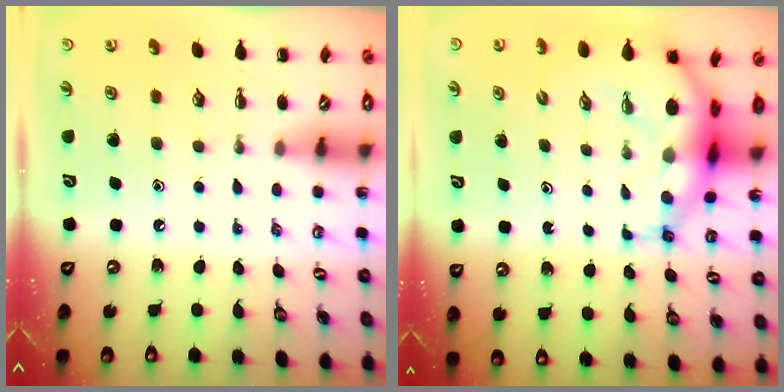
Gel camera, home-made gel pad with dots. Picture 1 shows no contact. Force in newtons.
{"total": 8.5, "press": 8.2, "slide": 2.1}